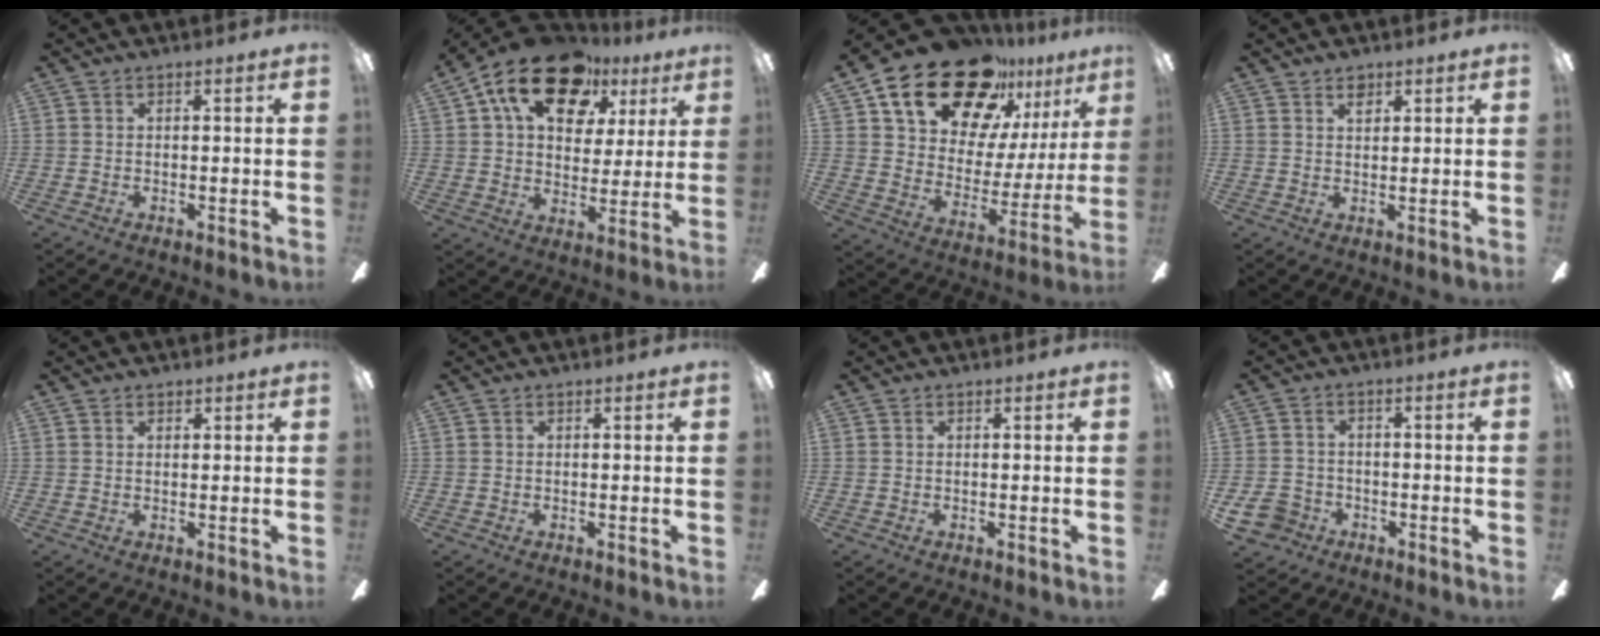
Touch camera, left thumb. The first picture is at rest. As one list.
[{"total": 18.4, "force": [10.7, 10.6, 10.5], "torque": [-0.176, -0.045, 0.187]}, {"total": 24.0, "force": [16.9, 12.8, 11.3], "torque": [-0.193, -0.107, 0.313]}, {"total": 2.4, "force": [1.7, 1.4, 0.9], "torque": [-0.005, -0.005, 0.027]}, {"total": 1.1, "force": [0.8, 0.7, 0.1], "torque": [0.005, -0.001, 0.013]}, {"total": 0.0}, {"total": 0.0}, {"total": 6.9, "force": [-3.3, 5.6, 2.4], "torque": [-0.069, 0.025, -0.064]}]